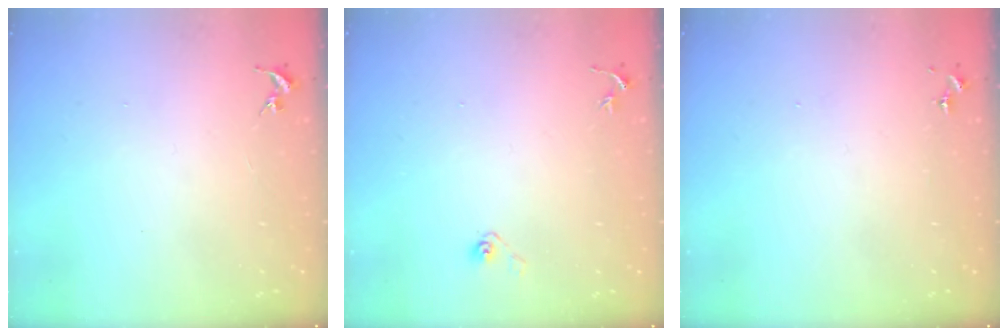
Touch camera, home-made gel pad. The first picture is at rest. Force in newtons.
{"total": 3.6, "press": 2.9, "slide": 2.1}
{"total": 0.0}